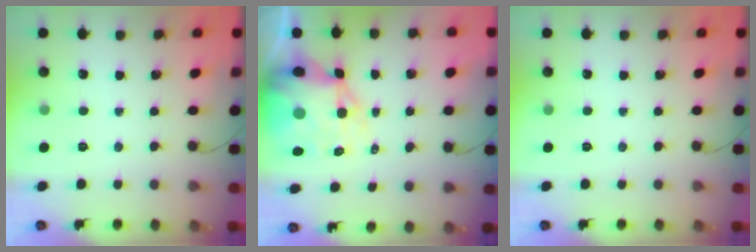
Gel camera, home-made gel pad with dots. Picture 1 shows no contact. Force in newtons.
{"total": 15.5, "press": 14.9, "slide": 4.0}
{"total": 0.0}